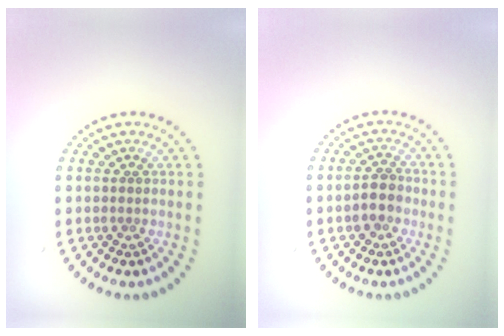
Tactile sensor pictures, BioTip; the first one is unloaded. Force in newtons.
{"total": 2.0, "press": 1.9, "slide": 0.7}